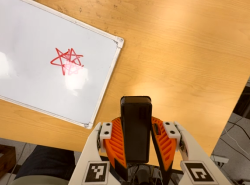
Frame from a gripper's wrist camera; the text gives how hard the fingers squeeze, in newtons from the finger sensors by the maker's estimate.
{"total": 10.0, "left": 8.2, "right": 11.8}